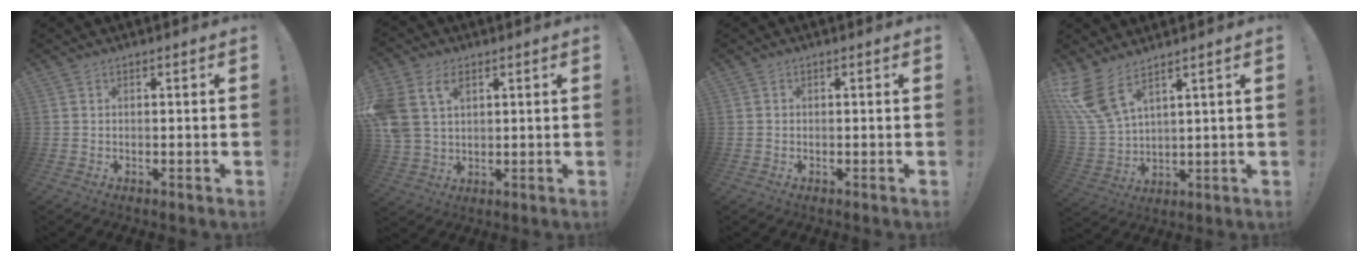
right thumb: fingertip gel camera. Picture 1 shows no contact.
{"total": 10.4, "force": [4.7, 7.2, 5.9], "torque": [-0.139, -0.011, 0.091]}
{"total": 0.5, "force": [-0.2, 0.5, 0.0], "torque": [0.000, 0.003, -0.003]}
{"total": 11.2, "force": [7.5, 4.2, 7.2], "torque": [-0.167, -0.036, 0.145]}